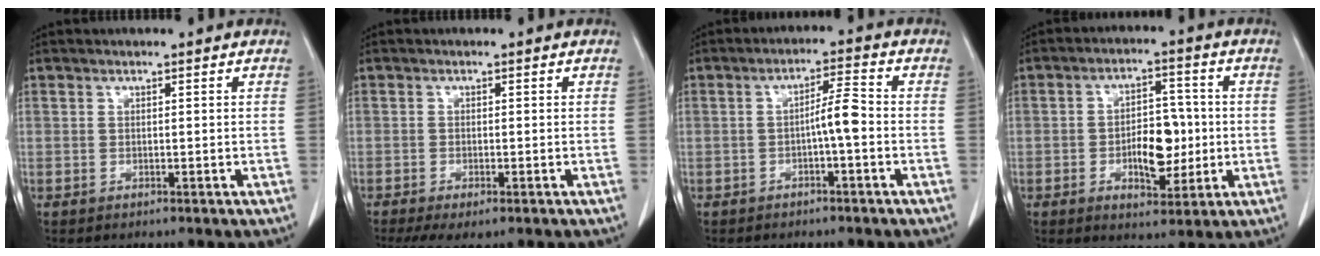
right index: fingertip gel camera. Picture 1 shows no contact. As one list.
[{"total": 5.9, "force": [-4.1, 1.8, 3.8], "torque": [-0.058, -0.015, -0.063]}, {"total": 4.1, "force": [-1.1, 0.2, 4.0], "torque": [-0.063, 0.009, -0.020]}, {"total": 6.0, "force": [-0.4, 3.7, 4.7], "torque": [-0.061, 0.007, 0.002]}]